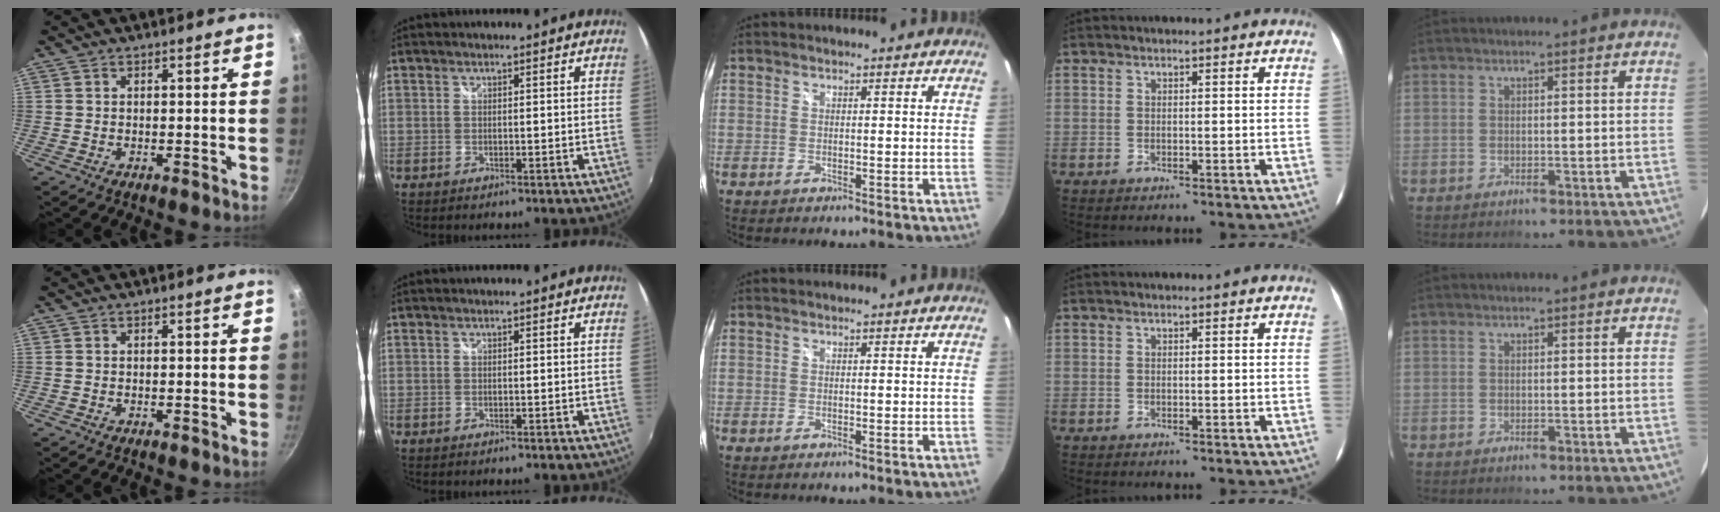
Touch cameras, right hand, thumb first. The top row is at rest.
{}